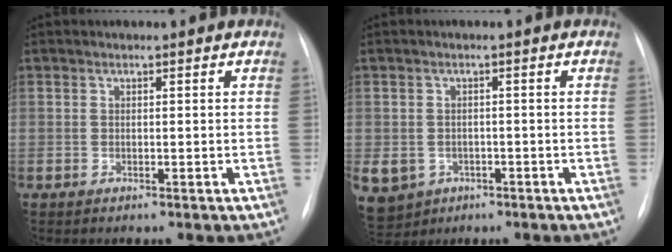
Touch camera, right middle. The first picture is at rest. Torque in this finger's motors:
{"motor_torque": [0.96, -0.66, 0.52, 0.14]}